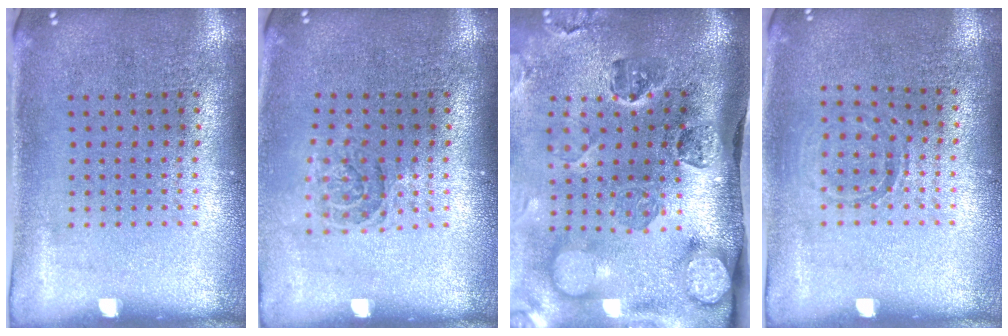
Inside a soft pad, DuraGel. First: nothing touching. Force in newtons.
{"total": 1.4, "press": 1.1, "slide": 0.8}
{"total": 4.8, "press": 3.5, "slide": 3.3}
{"total": 0.8, "press": 0.8, "slide": 0.3}